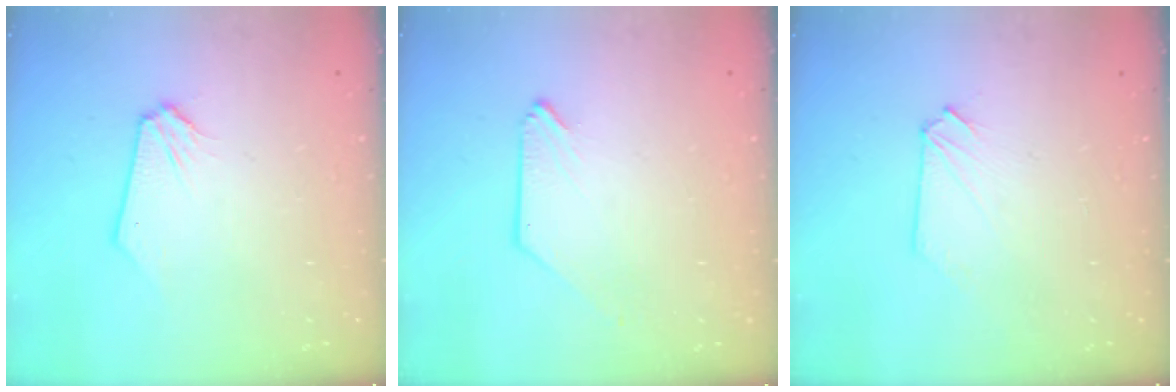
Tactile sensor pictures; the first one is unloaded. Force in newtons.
{"total": 0.0}
{"total": 0.8, "press": 0.8, "slide": 0.2}